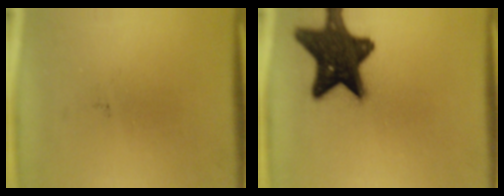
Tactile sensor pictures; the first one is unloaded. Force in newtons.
{"total": 16.7}